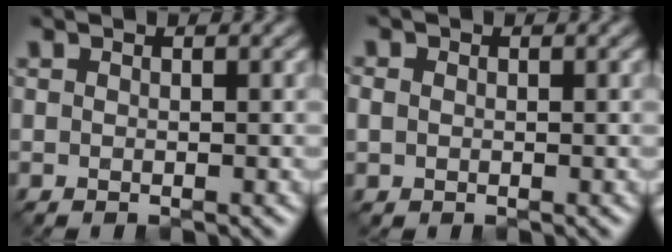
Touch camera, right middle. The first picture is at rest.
{"total": 1.2, "force": [0.1, 1.1, 0.4], "torque": [-0.007, 0.000, -0.001]}